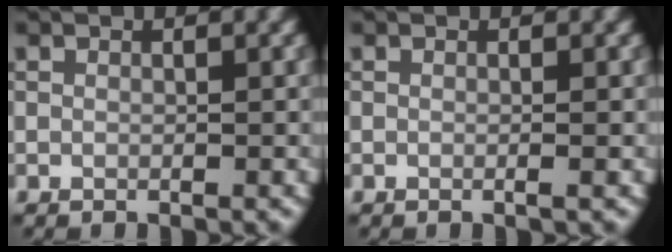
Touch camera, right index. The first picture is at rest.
{"total": 0.9, "force": [-0.1, 0.2, 0.8], "torque": [-0.009, -0.003, -0.006]}